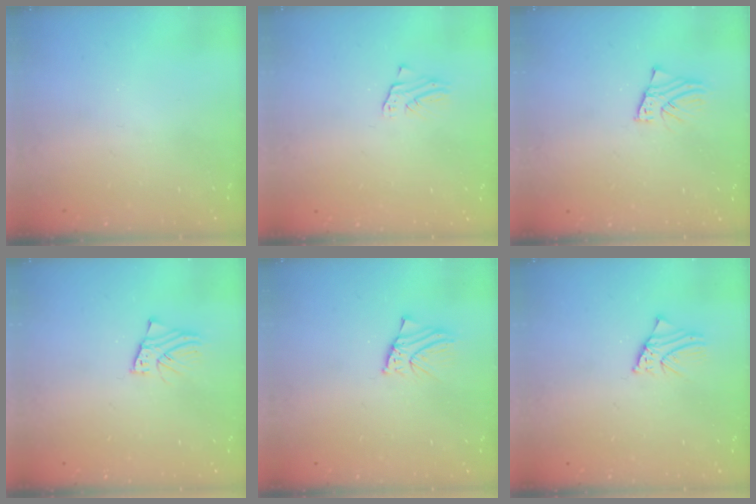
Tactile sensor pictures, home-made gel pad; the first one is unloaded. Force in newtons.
{"total": 1.5, "press": 1.5, "slide": 0.1}
{"total": 2.3, "press": 2.3, "slide": 0.1}
{"total": 2.4, "press": 2.4, "slide": 0.1}
{"total": 2.4, "press": 2.4, "slide": 0.2}
{"total": 1.7, "press": 1.7, "slide": 0.2}